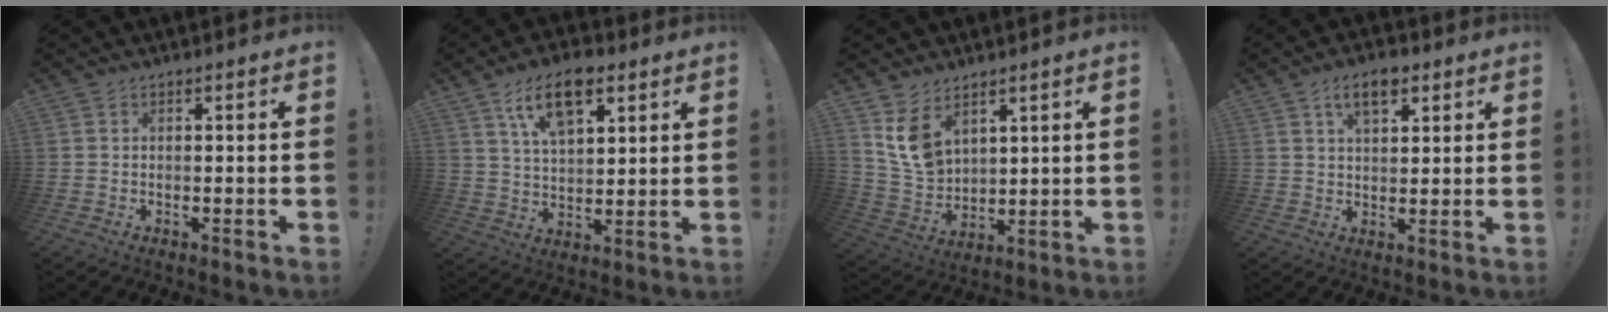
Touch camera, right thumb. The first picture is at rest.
{"total": 12.4, "force": [6.9, 5.9, 8.4], "torque": [-0.142, -0.013, 0.124]}
{"total": 9.6, "force": [6.1, 6.2, 4.2], "torque": [-0.083, -0.042, 0.123]}
{"total": 7.3, "force": [3.8, 3.8, 4.9], "torque": [-0.070, -0.007, 0.066]}